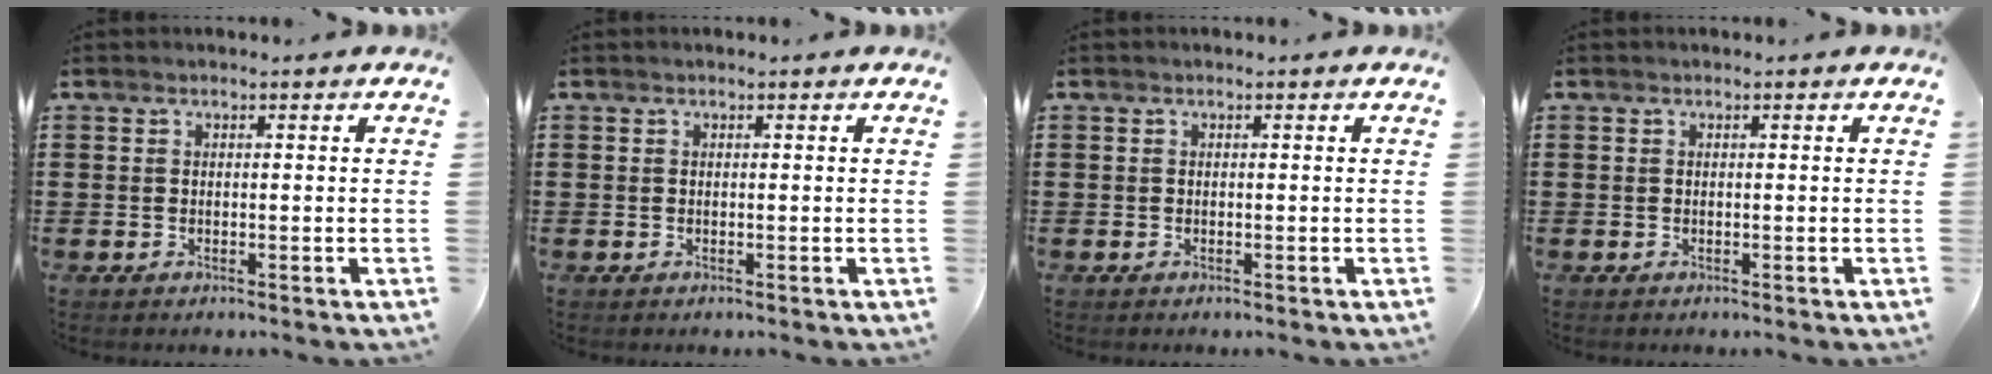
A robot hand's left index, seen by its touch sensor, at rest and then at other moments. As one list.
[{"total": 0.0}, {"total": 0.0}, {"total": 0.0}]